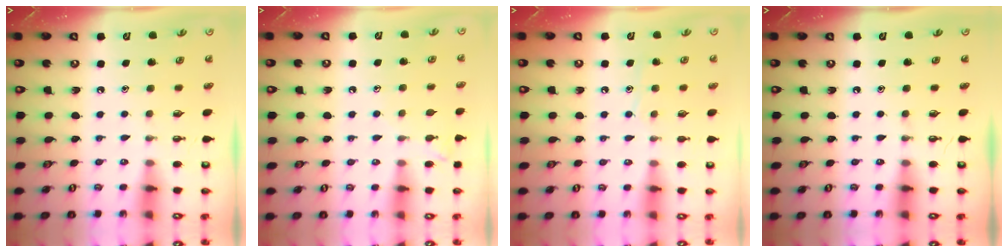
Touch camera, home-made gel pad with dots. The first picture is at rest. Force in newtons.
{"total": 5.5, "press": 5.4, "slide": 0.5}
{"total": 7.7, "press": 7.6, "slide": 0.5}
{"total": 0.0}